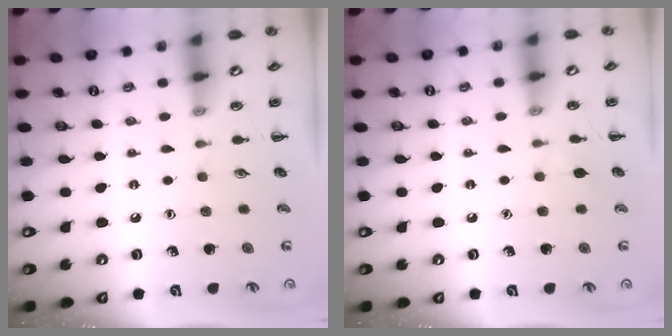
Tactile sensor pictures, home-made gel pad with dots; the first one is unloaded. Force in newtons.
{"total": 2.8, "press": 2.6, "slide": 0.8}